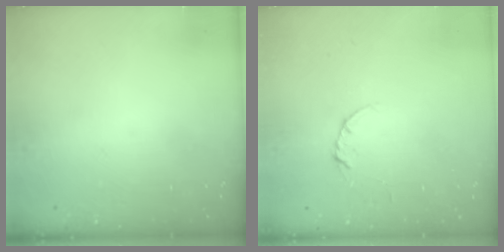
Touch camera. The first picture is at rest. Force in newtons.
{"total": 3.4, "press": 3.4, "slide": 0.3}